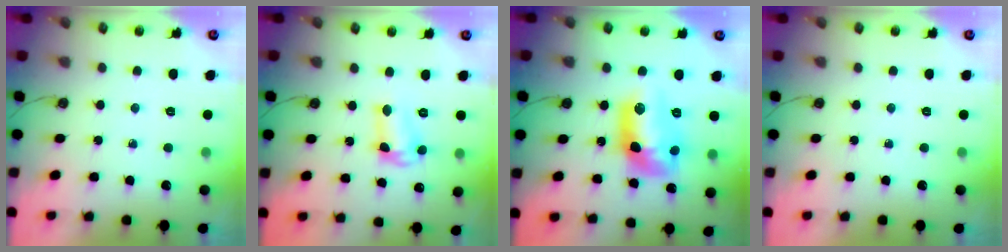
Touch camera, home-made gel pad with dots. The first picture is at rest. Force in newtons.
{"total": 8.8, "press": 8.7, "slide": 0.7}
{"total": 13.7, "press": 13.7, "slide": 1.1}
{"total": 0.0}